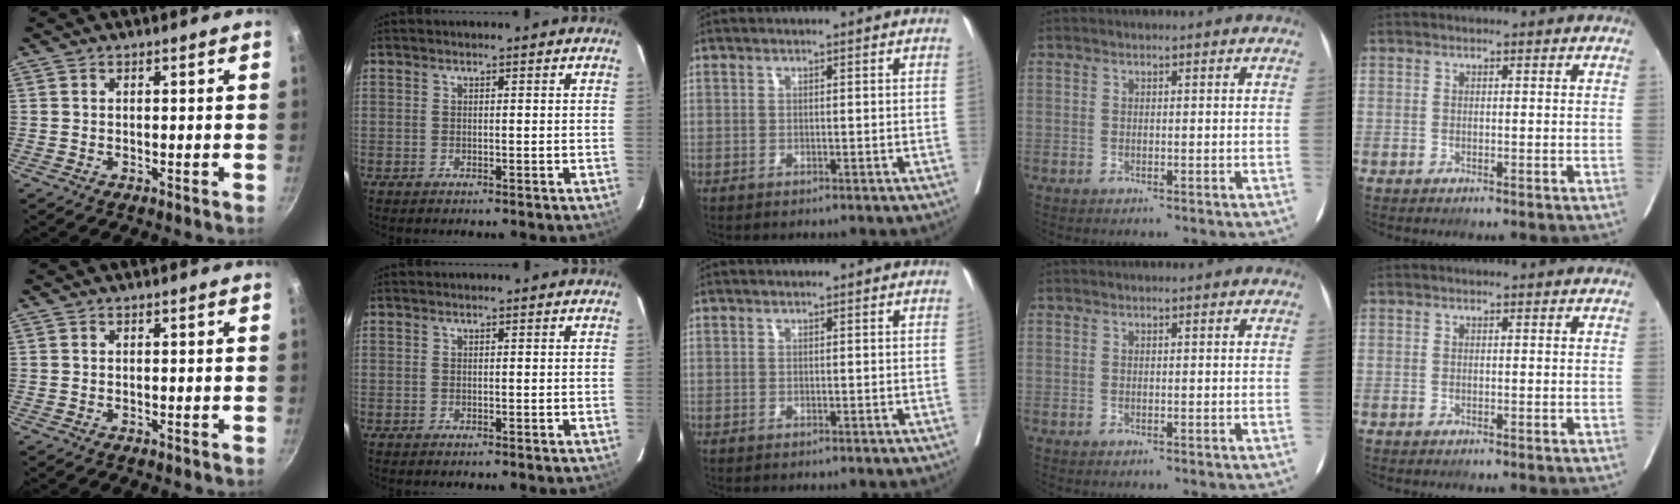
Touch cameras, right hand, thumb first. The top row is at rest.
{}